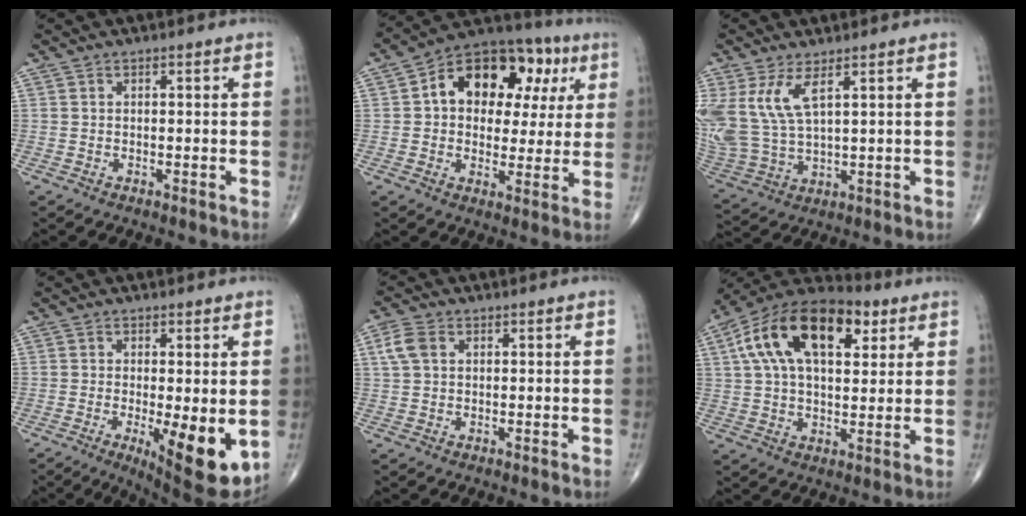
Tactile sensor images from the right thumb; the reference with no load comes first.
{"total": 17.9, "force": [4.9, 11.8, 12.6], "torque": [-0.130, 0.023, 0.067]}
{"total": 11.6, "force": [4.8, 4.8, 9.4], "torque": [-0.224, -0.020, 0.111]}
{"total": 11.3, "force": [-2.4, 3.3, 10.5], "torque": [-0.146, -0.027, -0.028]}
{"total": 4.2, "force": [1.3, 2.9, 2.8], "torque": [-0.063, 0.009, 0.024]}
{"total": 20.7, "force": [7.5, 11.0, 15.9], "torque": [-0.267, 0.013, 0.119]}